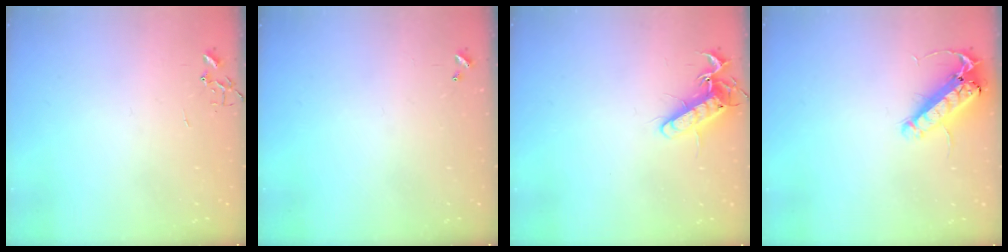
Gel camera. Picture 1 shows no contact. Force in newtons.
{"total": 0.0}
{"total": 13.6, "press": 13.6, "slide": 1.4}
{"total": 14.7, "press": 14.5, "slide": 2.6}